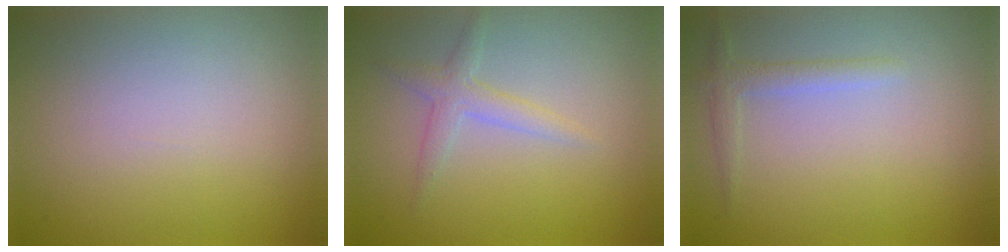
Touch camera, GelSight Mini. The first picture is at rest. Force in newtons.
{"total": 1.9, "press": 1.9, "slide": 0.0}
{"total": 1.5, "press": 1.5, "slide": 0.1}